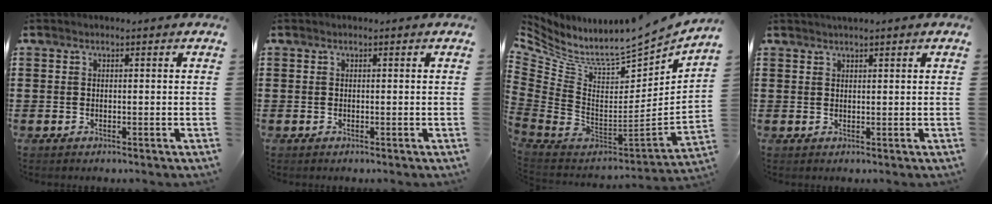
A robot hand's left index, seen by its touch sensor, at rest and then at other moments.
{"total": 0.0}
{"total": 6.5, "force": [4.7, 1.7, 4.1], "torque": [-0.103, -0.062, 0.076]}
{"total": 1.2, "force": [1.1, 0.1, 0.5], "torque": [-0.011, 0.002, 0.021]}